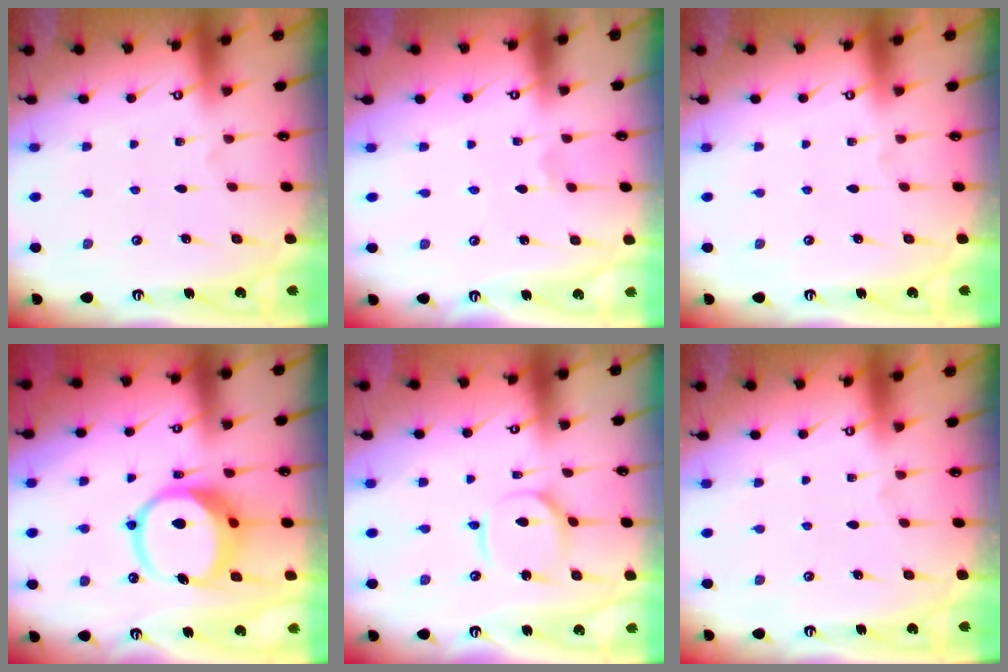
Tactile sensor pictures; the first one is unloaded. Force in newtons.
{"total": 0.7, "press": 0.7, "slide": 0.1}
{"total": 0.0}
{"total": 11.7, "press": 11.6, "slide": 1.5}
{"total": 6.3, "press": 6.3, "slide": 0.6}
{"total": 0.0}